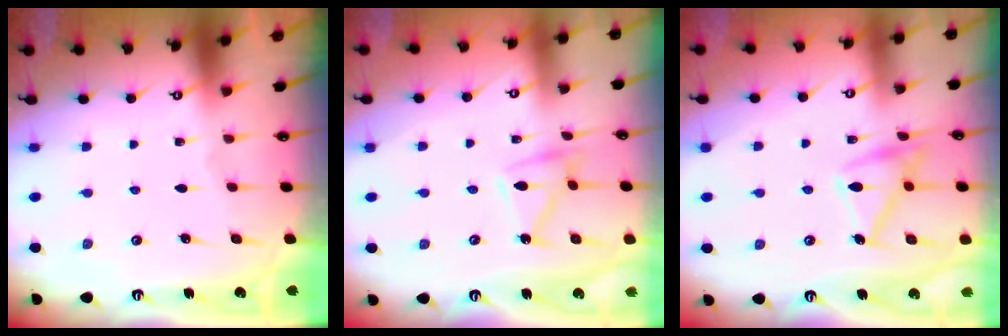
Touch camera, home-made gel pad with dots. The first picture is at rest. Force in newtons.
{"total": 9.5, "press": 9.5, "slide": 0.3}
{"total": 16.0, "press": 16.0, "slide": 1.0}